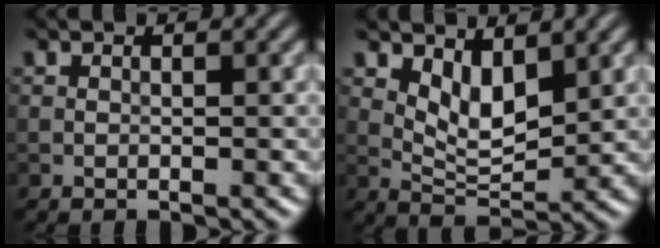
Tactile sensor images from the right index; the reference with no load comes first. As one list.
[{"total": 3.8, "force": [1.7, 1.8, 2.9], "torque": [-0.055, -0.010, 0.036]}]